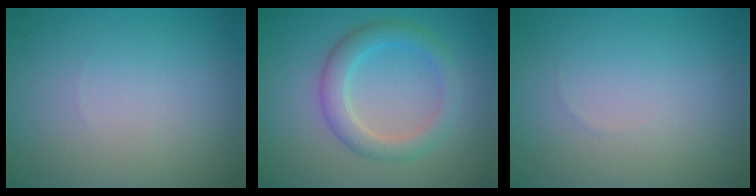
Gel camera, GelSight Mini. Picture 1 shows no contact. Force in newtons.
{"total": 3.4, "press": 3.4, "slide": 0.2}
{"total": 0.0}